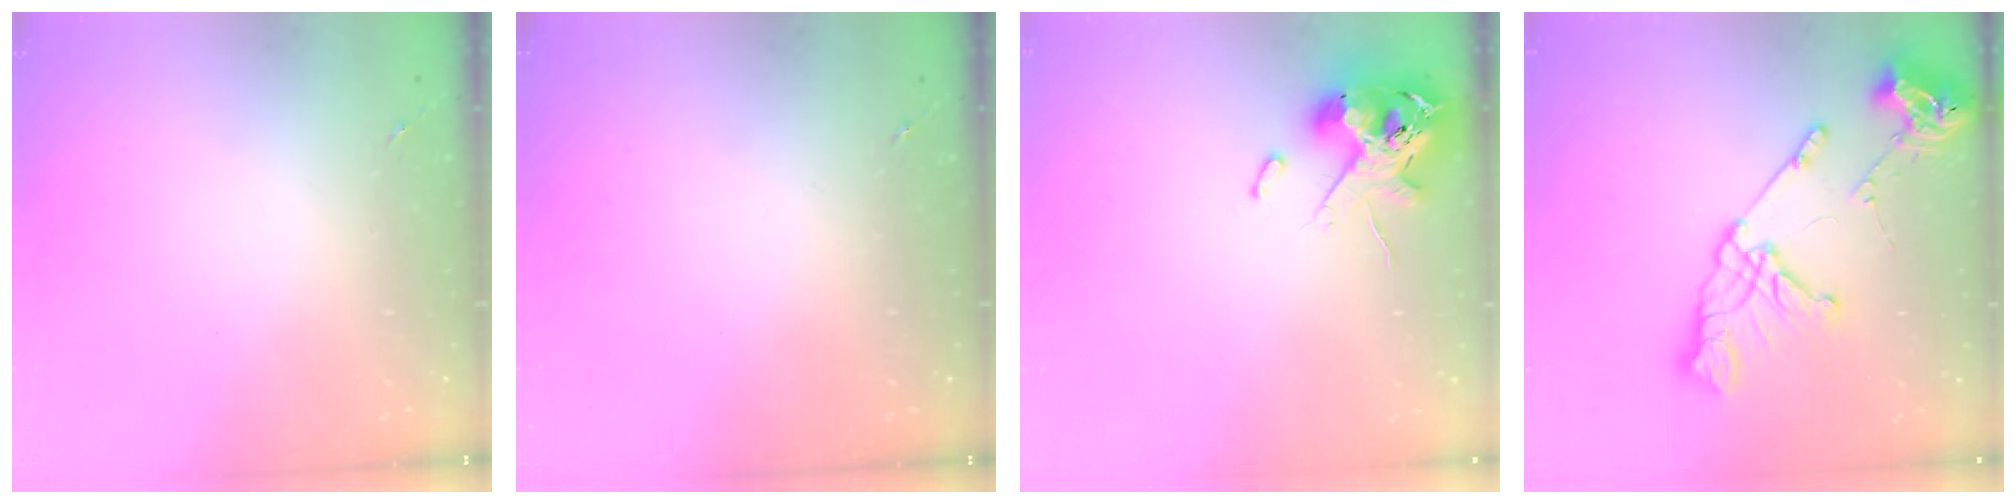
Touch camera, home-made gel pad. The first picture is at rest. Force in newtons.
{"total": 0.0}
{"total": 12.5, "press": 12.3, "slide": 2.0}
{"total": 18.8, "press": 18.7, "slide": 1.7}